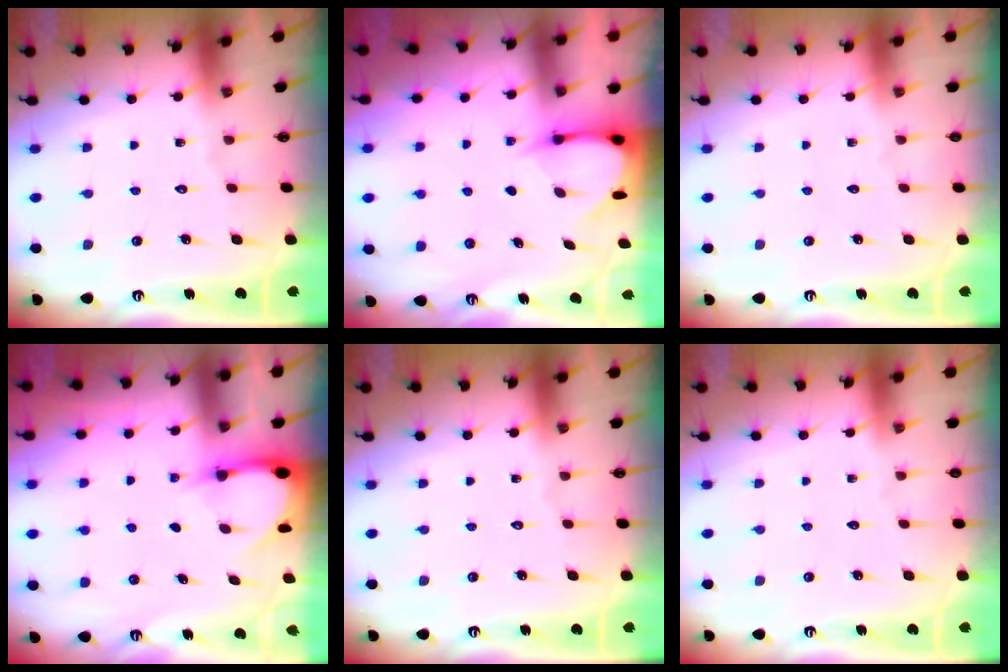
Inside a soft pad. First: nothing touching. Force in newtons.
{"total": 3.8, "press": 3.8, "slide": 0.3}
{"total": 0.0}
{"total": 2.9, "press": 2.9, "slide": 0.4}
{"total": 0.0}
{"total": 0.0}